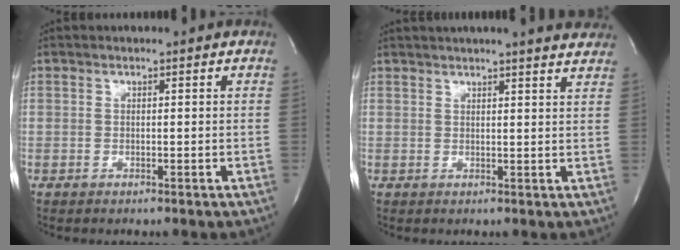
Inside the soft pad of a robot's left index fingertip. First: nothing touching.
{"total": 16.4, "force": [14.9, 1.1, 6.8], "torque": [-0.106, 0.022, 0.186]}